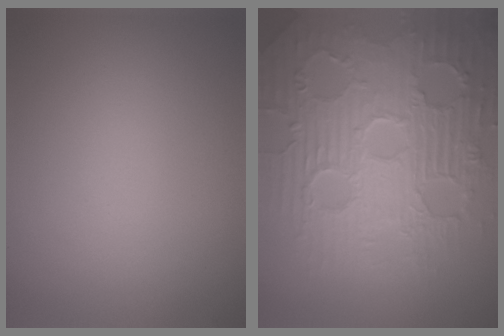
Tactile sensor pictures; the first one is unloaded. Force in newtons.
{"total": 9.8, "press": 6.8, "slide": 7.1}